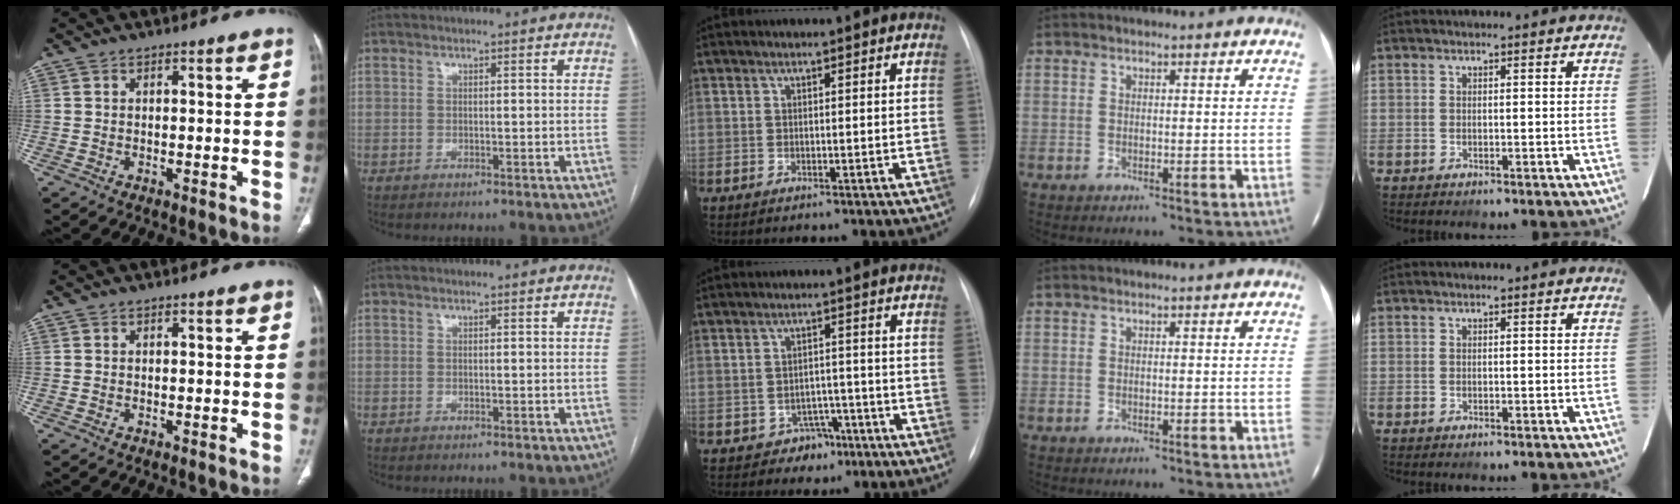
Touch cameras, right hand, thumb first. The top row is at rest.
{"middle": {"total": 3.9, "force": [-2.4, 3.1, 0.4], "torque": [0.005, 0.016, -0.027]}}